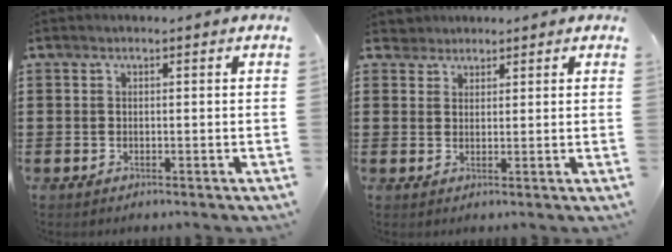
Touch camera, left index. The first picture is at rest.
{"total": 2.5, "force": [2.1, 1.4, 0.0], "torque": [-0.011, 0.010, 0.040]}